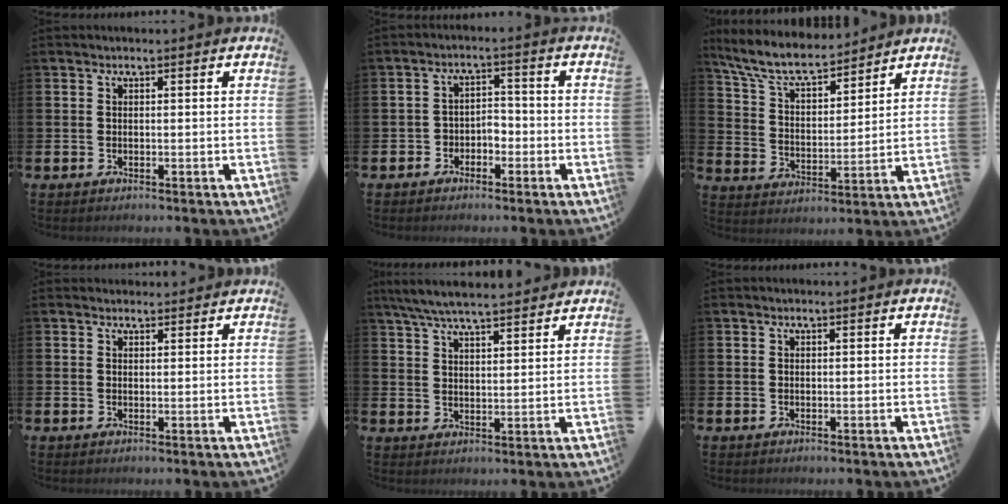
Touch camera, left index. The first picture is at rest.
{"total": 2.8, "force": [-2.0, 1.8, 0.7], "torque": [-0.026, 0.009, -0.044]}
{"total": 8.4, "force": [7.5, 2.1, 3.1], "torque": [-0.096, -0.042, 0.134]}
{"total": 1.4, "force": [1.3, 0.5, 0.0], "torque": [0.008, 0.001, 0.022]}
{"total": 6.5, "force": [6.2, 0.6, 2.0], "torque": [-0.054, -0.023, 0.113]}
{"total": 0.0}